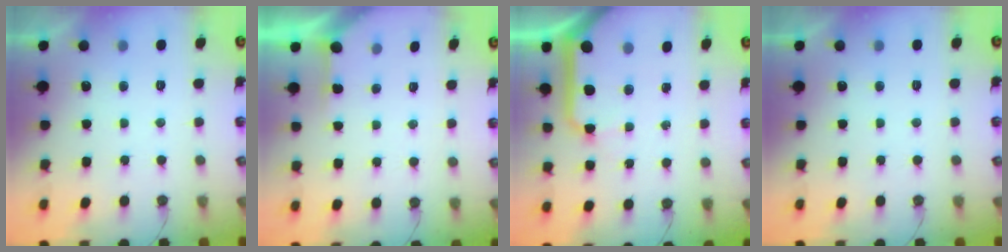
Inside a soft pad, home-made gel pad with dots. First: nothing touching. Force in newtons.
{"total": 1.5, "press": 1.5, "slide": 0.2}
{"total": 13.3, "press": 13.2, "slide": 1.9}
{"total": 0.0}